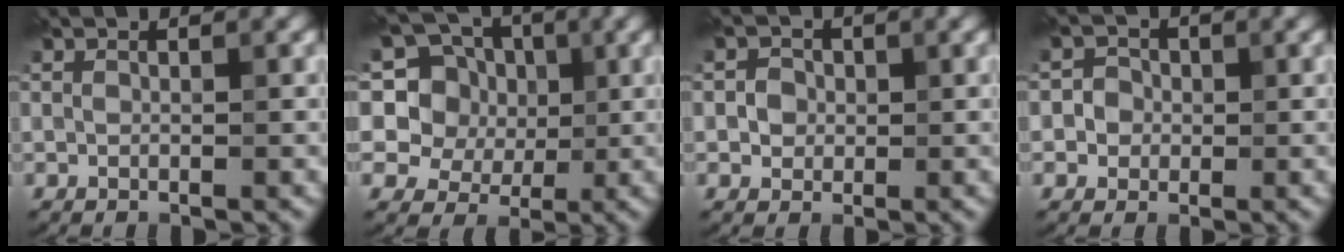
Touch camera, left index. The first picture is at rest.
{"total": 12.4, "force": [6.1, 9.5, 5.1], "torque": [-0.130, 0.046, 0.091]}
{"total": 1.7, "force": [0.0, 1.6, 0.6], "torque": [-0.001, 0.003, -0.005]}
{"total": 2.2, "force": [-0.1, 2.1, 0.5], "torque": [0.013, 0.009, -0.015]}